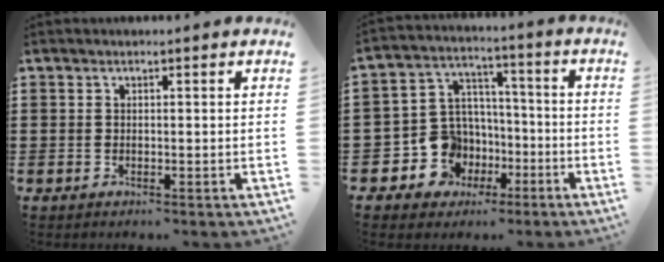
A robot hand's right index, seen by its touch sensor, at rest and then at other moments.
{"total": 9.9, "force": [-3.3, 8.9, 2.7], "torque": [-0.095, 0.014, -0.054]}